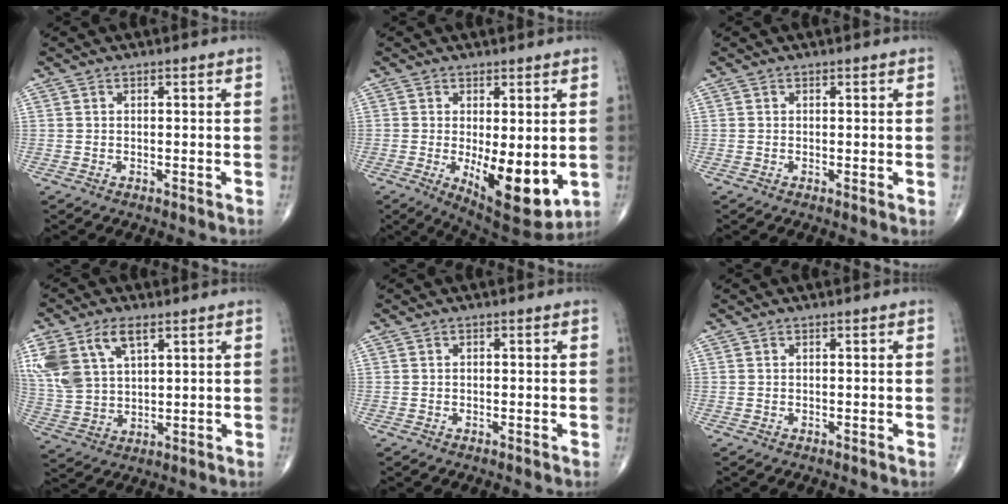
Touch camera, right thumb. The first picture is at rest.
{"total": 12.3, "force": [-2.0, 4.8, 11.1], "torque": [-0.149, -0.029, -0.015]}
{"total": 0.7, "force": [0.1, 0.1, 0.7], "torque": [-0.013, -0.003, -0.002]}
{"total": 13.6, "force": [6.3, 7.7, 9.3], "torque": [-0.204, -0.007, 0.131]}
{"total": 0.0}
{"total": 0.0}